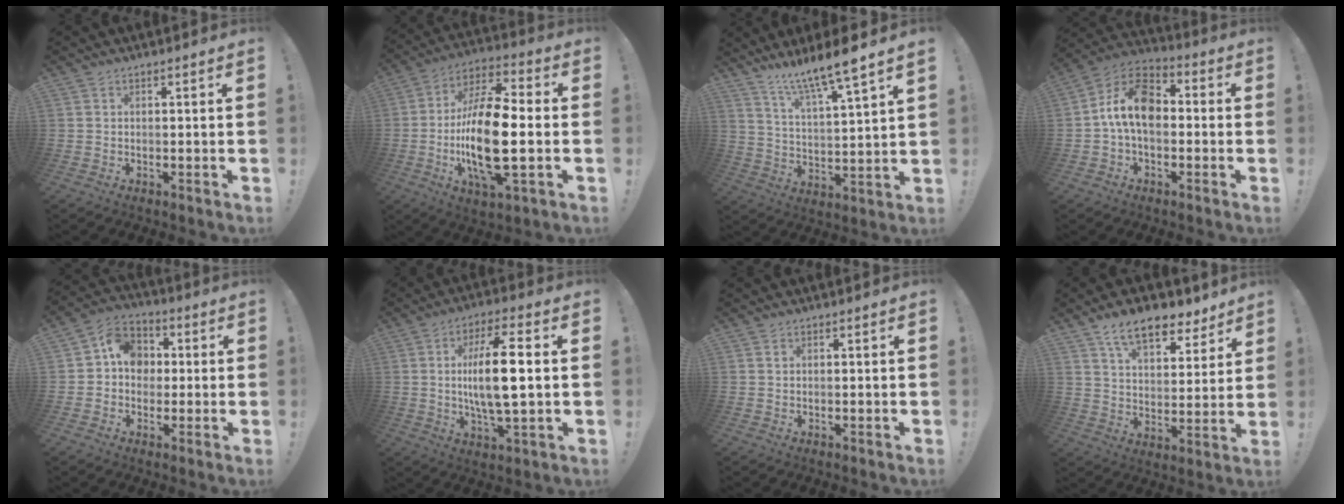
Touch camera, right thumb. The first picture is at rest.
{"total": 20.6, "force": [-2.9, 8.0, 18.8], "torque": [-0.363, 0.003, -0.050]}
{"total": 11.3, "force": [9.5, -0.1, 6.2], "torque": [-0.116, -0.071, 0.153]}
{"total": 13.4, "force": [0.1, 8.4, 10.4], "torque": [-0.188, 0.018, 0.002]}
{"total": 10.7, "force": [0.8, 9.5, 4.9], "torque": [-0.059, 0.014, 0.020]}
{"total": 14.6, "force": [0.8, 4.0, 14.0], "torque": [-0.260, -0.001, 0.000]}
{"total": 0.5, "force": [0.3, 0.3, 0.2], "torque": [-0.002, 0.000, 0.005]}
{"total": 13.2, "force": [9.3, 6.0, 7.2], "torque": [-0.120, -0.051, 0.166]}